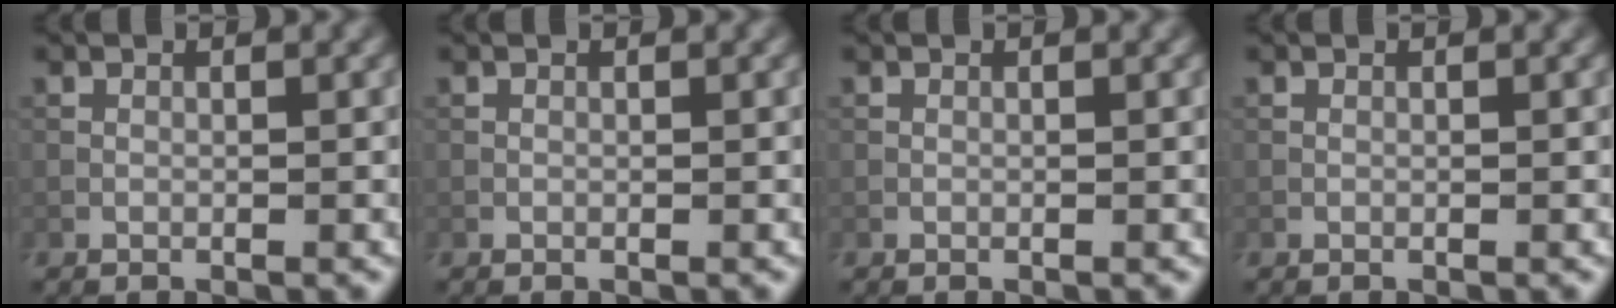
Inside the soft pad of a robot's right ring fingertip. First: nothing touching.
{"total": 0.0}
{"total": 0.0}
{"total": 0.0}